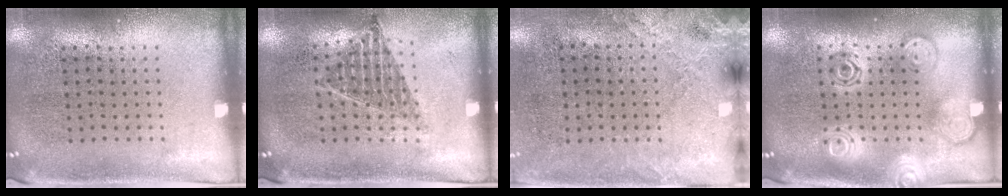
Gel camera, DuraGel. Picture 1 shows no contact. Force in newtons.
{"total": 0.9, "press": 0.9, "slide": 0.2}
{"total": 2.5, "press": 2.1, "slide": 1.3}
{"total": 1.9, "press": 1.9, "slide": 0.2}